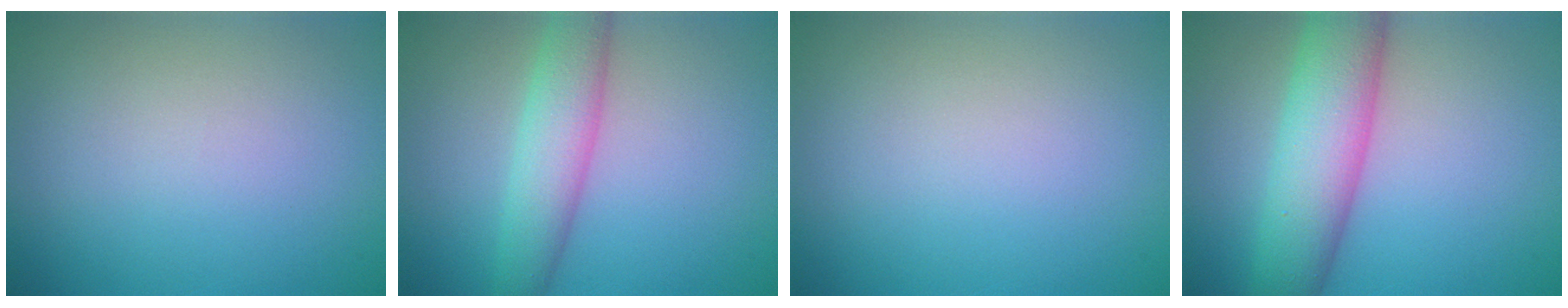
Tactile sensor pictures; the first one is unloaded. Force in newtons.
{"total": 4.4, "press": 4.4, "slide": 0.1}
{"total": 0.0}
{"total": 7.7, "press": 7.7, "slide": 0.3}